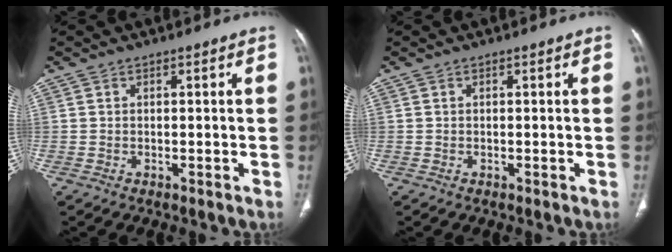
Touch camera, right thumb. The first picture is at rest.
{"total": 0.0}